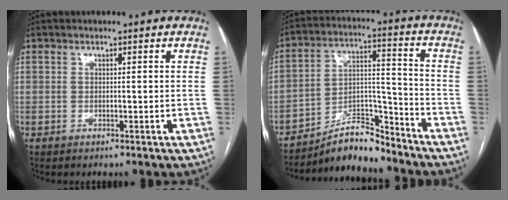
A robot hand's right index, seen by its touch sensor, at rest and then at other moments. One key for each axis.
{"total": 9.5, "fx": -8.9, "fy": 2.0, "fz": 2.6, "tx": -0.042, "ty": 0.032, "tz": -0.155}